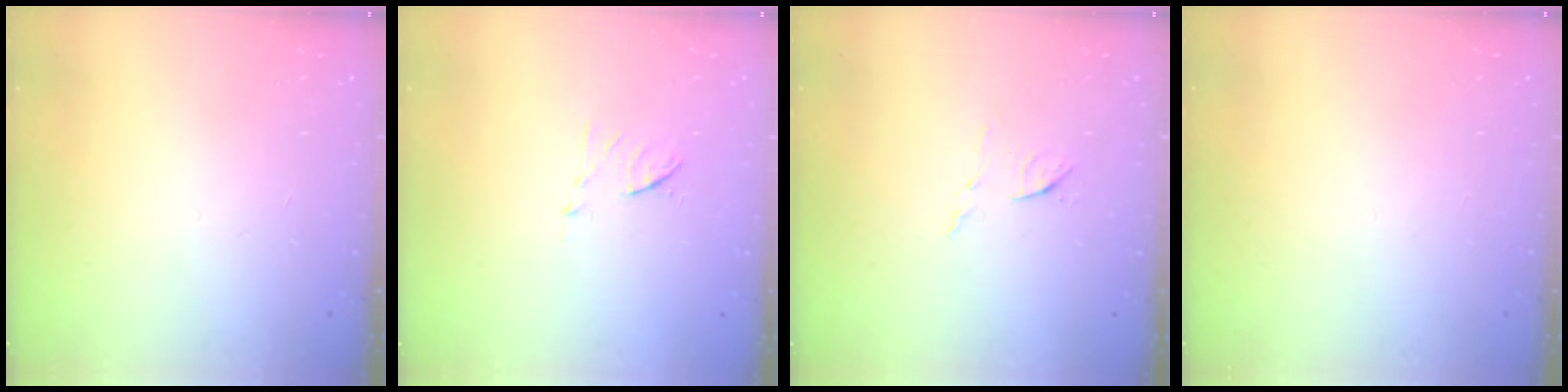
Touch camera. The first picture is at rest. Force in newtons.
{"total": 6.0, "press": 5.9, "slide": 0.6}
{"total": 6.7, "press": 6.7, "slide": 0.5}
{"total": 0.0}